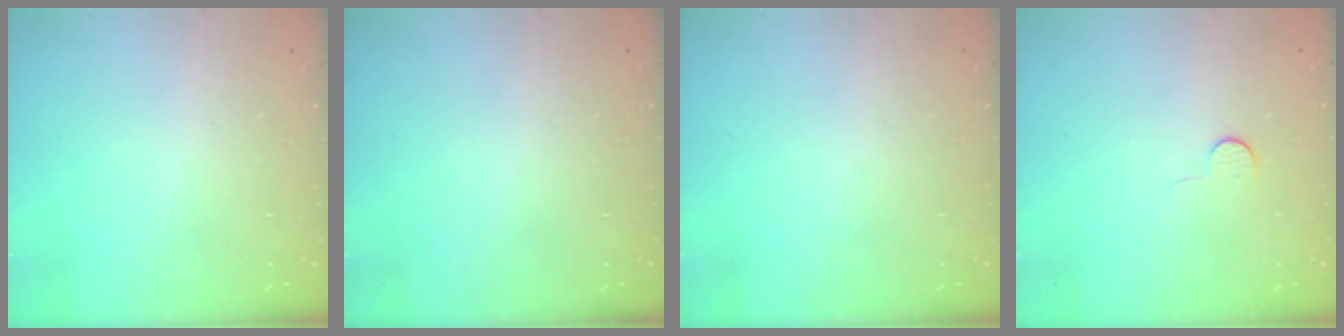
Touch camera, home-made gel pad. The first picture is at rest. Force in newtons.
{"total": 0.0}
{"total": 0.0}
{"total": 5.0, "press": 5.0, "slide": 0.5}